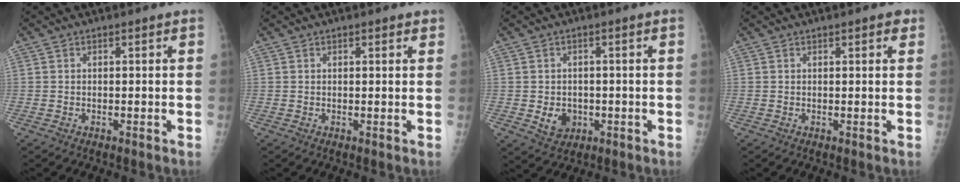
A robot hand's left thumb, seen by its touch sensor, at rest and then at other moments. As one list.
[{"total": 1.2, "force": [0.8, 0.6, 0.8], "torque": [-0.005, -0.001, 0.007]}, {"total": 4.8, "force": [-1.0, 4.0, 2.5], "torque": [-0.022, 0.003, -0.006]}, {"total": 1.7, "force": [0.9, 0.6, 1.2], "torque": [-0.010, -0.001, 0.010]}]